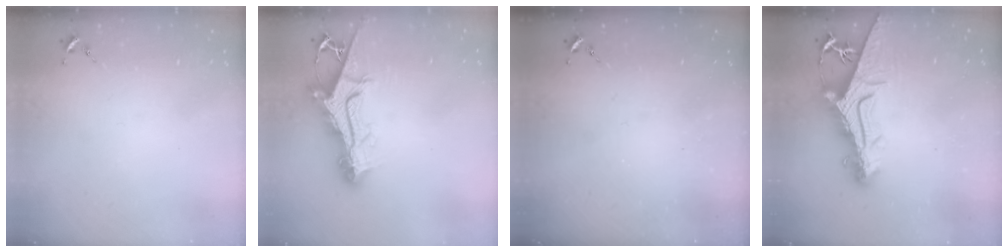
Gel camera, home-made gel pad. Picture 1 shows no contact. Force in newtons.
{"total": 15.2, "press": 15.1, "slide": 0.7}
{"total": 0.0}
{"total": 13.4, "press": 13.3, "slide": 1.4}